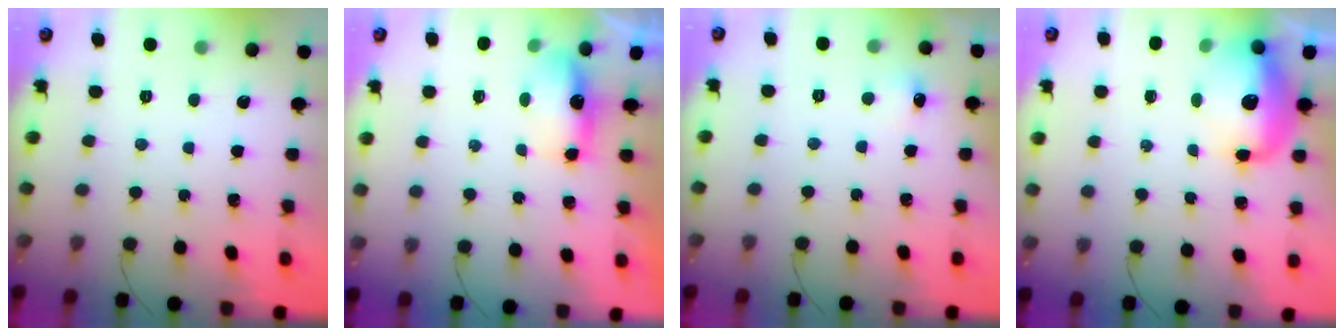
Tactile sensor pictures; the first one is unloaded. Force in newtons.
{"total": 6.2, "press": 6.1, "slide": 0.8}
{"total": 4.6, "press": 4.4, "slide": 1.3}
{"total": 13.3, "press": 12.9, "slide": 3.1}